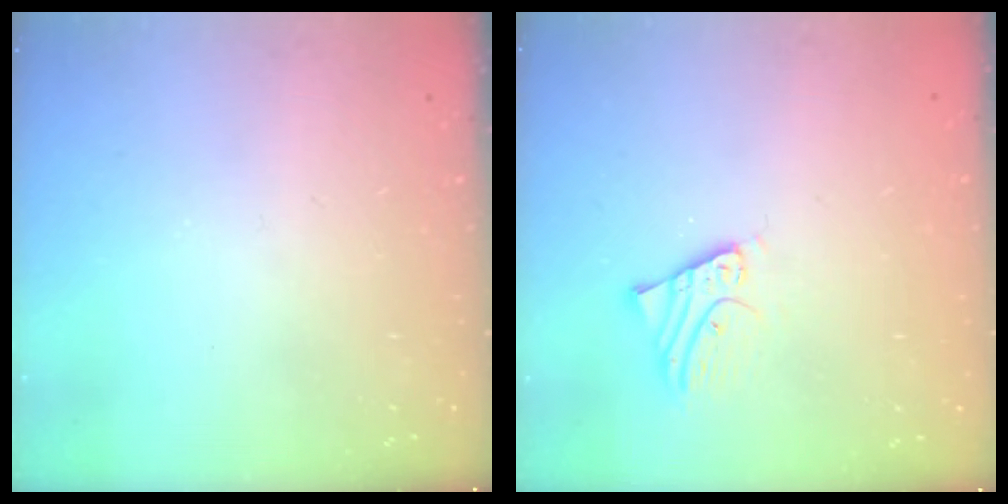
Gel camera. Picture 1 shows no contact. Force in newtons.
{"total": 2.8, "press": 2.8, "slide": 0.2}